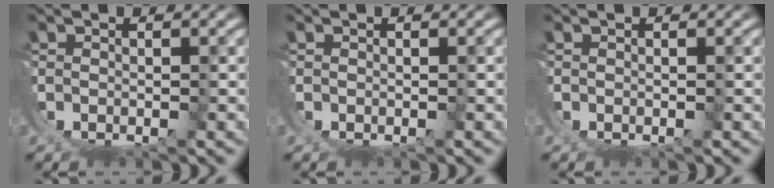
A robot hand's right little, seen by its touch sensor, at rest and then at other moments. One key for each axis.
{"total": 0.0}
{"total": 0.0}